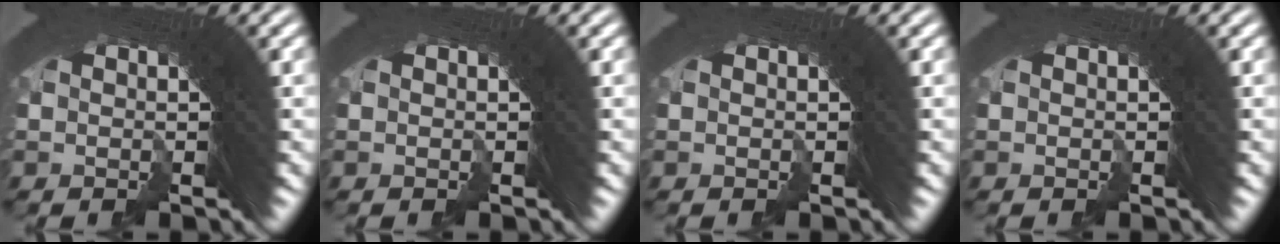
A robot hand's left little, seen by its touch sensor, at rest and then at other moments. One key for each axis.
{"total": 0.0}
{"total": 0.0}
{"total": 0.0}